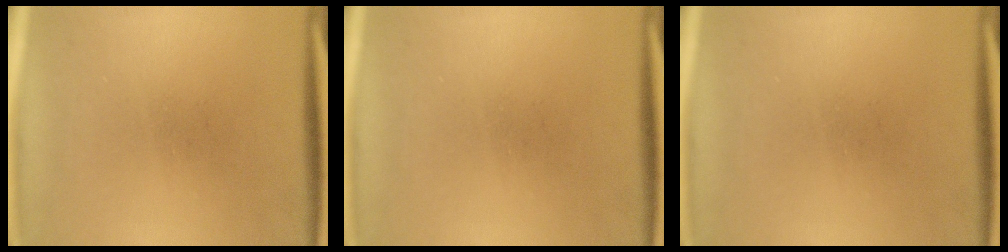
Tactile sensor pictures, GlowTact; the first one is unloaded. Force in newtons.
{"total": 0.0}
{"total": 0.0}